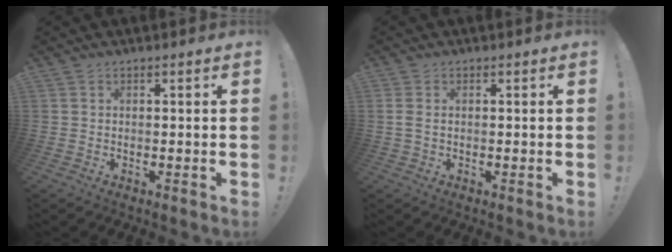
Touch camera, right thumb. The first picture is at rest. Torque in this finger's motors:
{"motor_torque": [0.04, 0.05, 0.16, 0.01, -0.04]}